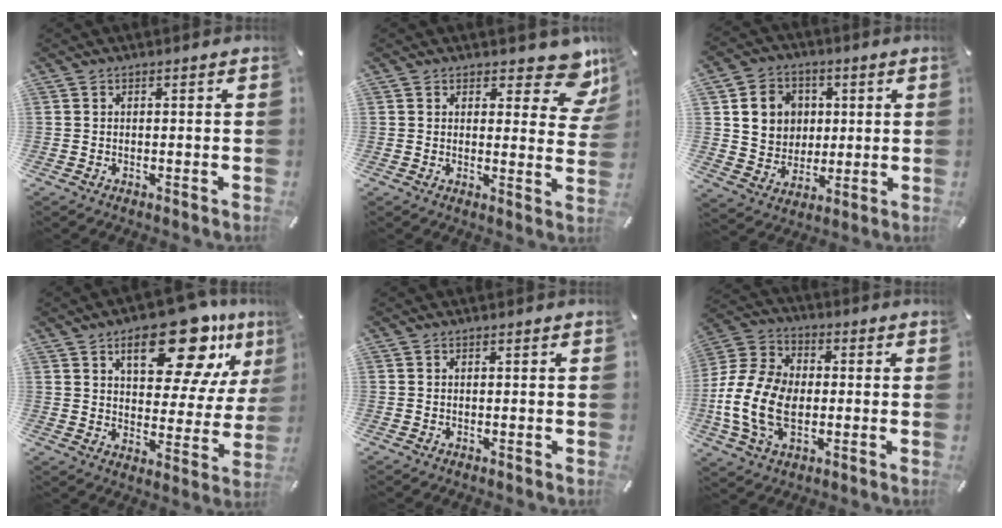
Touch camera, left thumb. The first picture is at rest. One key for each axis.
{"total": 10.0, "fx": 6.7, "fy": 4.5, "fz": 6.0, "tx": -0.050, "ty": -0.053, "tz": 0.112}
{"total": 10.4, "fx": 2.5, "fy": 9.5, "fz": 3.3, "tx": -0.055, "ty": 0.004, "tz": 0.052}
{"total": 19.6, "fx": 11.5, "fy": 9.0, "fz": 13.1, "tx": -0.177, "ty": -0.062, "tz": 0.185}
{"total": 0.0}
{"total": 15.6, "fx": -2.9, "fy": 10.9, "fz": 10.7, "tx": -0.242, "ty": 0.016, "tz": -0.052}